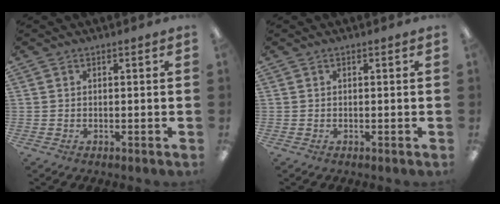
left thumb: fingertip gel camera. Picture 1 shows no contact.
{"total": 0.0}